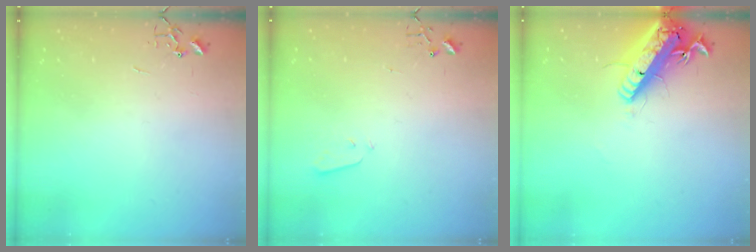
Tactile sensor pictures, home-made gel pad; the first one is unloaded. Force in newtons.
{"total": 2.1, "press": 2.1, "slide": 0.3}
{"total": 17.6, "press": 17.3, "slide": 3.4}